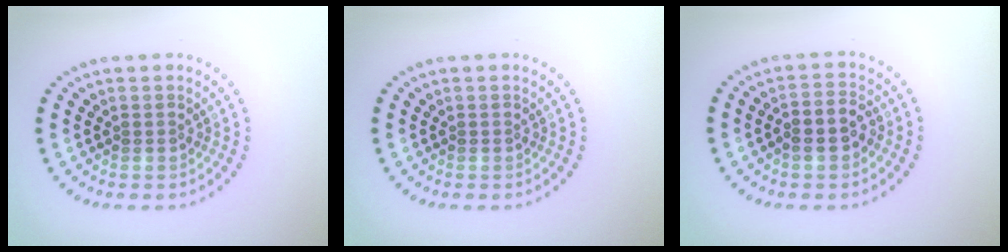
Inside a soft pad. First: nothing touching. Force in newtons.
{"total": 0.0}
{"total": 2.7, "press": 2.6, "slide": 1.0}